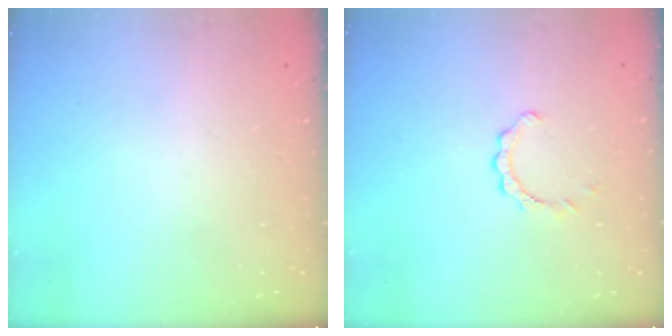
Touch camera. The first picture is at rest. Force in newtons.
{"total": 2.0, "press": 2.0, "slide": 0.2}